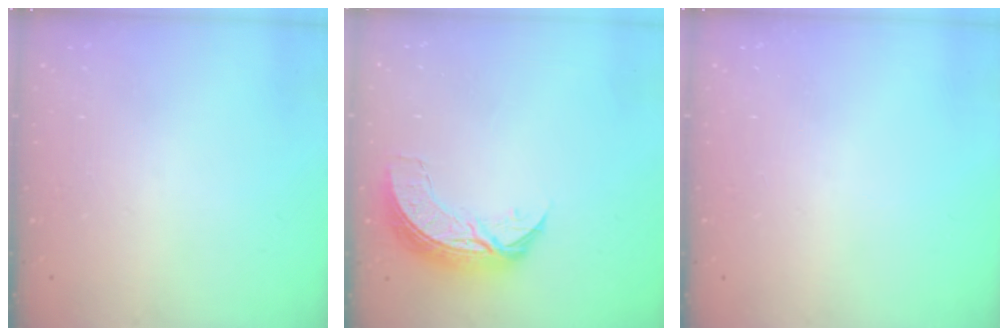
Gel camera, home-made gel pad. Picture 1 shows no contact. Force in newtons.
{"total": 8.6, "press": 8.6, "slide": 0.6}
{"total": 0.0}